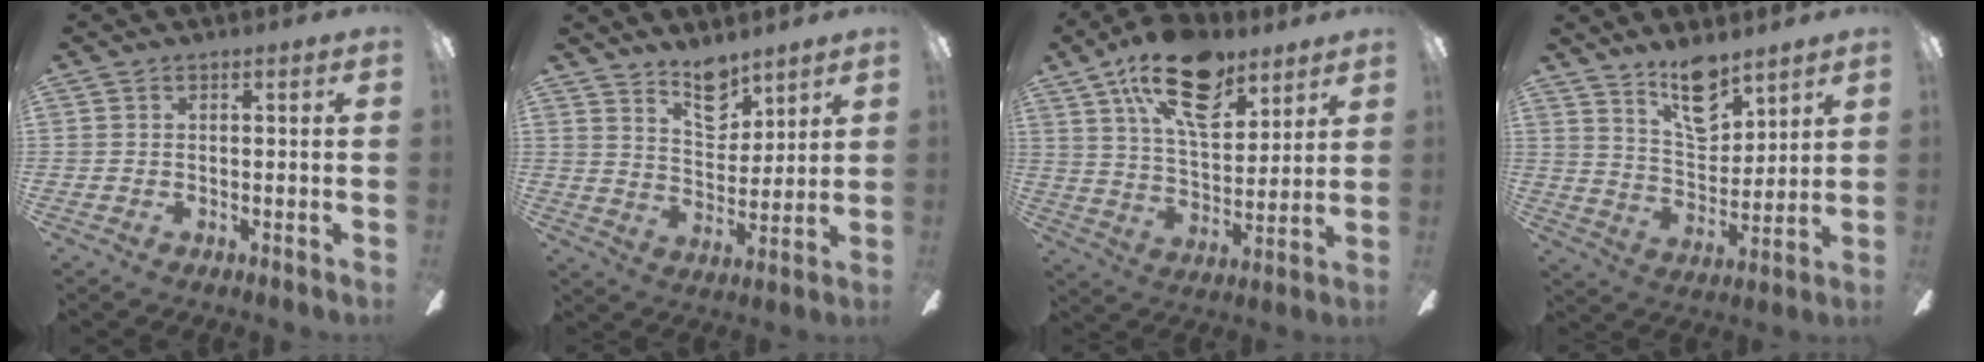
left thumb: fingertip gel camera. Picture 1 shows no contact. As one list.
[{"total": 9.6, "force": [7.4, 4.6, 4.2], "torque": [-0.056, -0.042, 0.131]}, {"total": 19.7, "force": [11.6, 9.9, 12.5], "torque": [-0.203, -0.047, 0.202]}, {"total": 12.4, "force": [9.4, 5.3, 6.1], "torque": [-0.090, -0.055, 0.167]}]